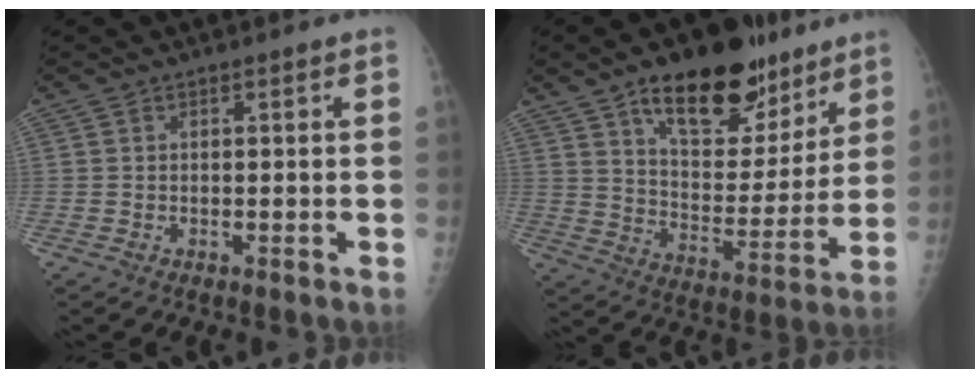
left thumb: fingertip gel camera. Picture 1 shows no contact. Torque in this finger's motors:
{"motor_torque": [0.63, 0.57, 1.27, -1.48, 0.15]}